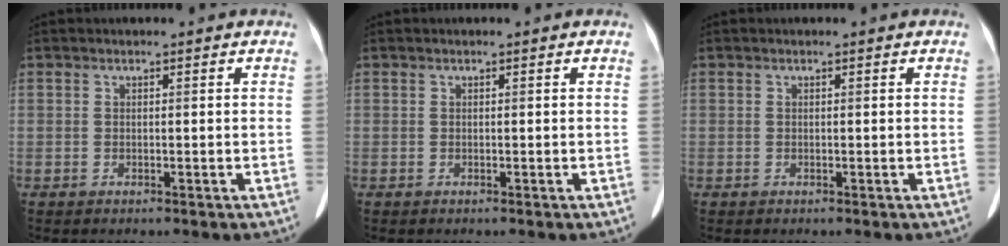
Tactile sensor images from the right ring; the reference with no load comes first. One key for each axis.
{"total": 0.0}
{"total": 0.0}